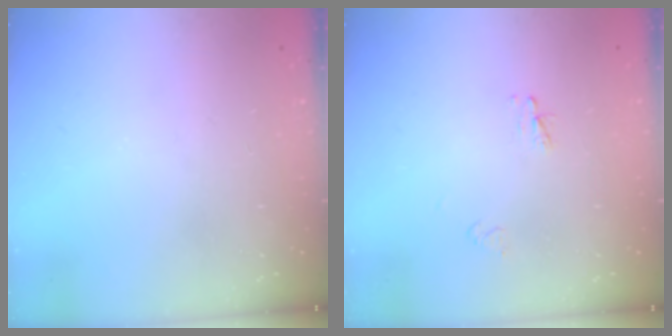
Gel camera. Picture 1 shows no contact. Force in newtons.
{"total": 2.3, "press": 2.2, "slide": 0.2}